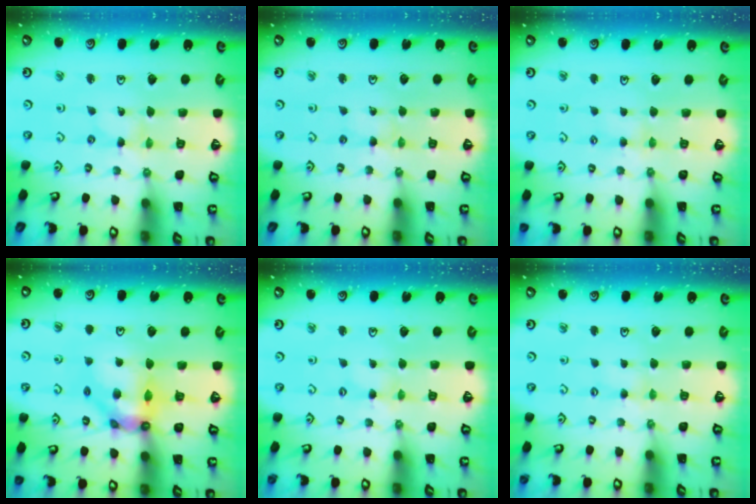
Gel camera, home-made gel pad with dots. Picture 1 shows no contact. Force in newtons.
{"total": 1.9, "press": 1.9, "slide": 0.2}
{"total": 2.5, "press": 2.4, "slide": 0.5}
{"total": 10.6, "press": 10.6, "slide": 1.2}
{"total": 1.3, "press": 1.2, "slide": 0.4}
{"total": 2.8, "press": 2.8, "slide": 0.3}